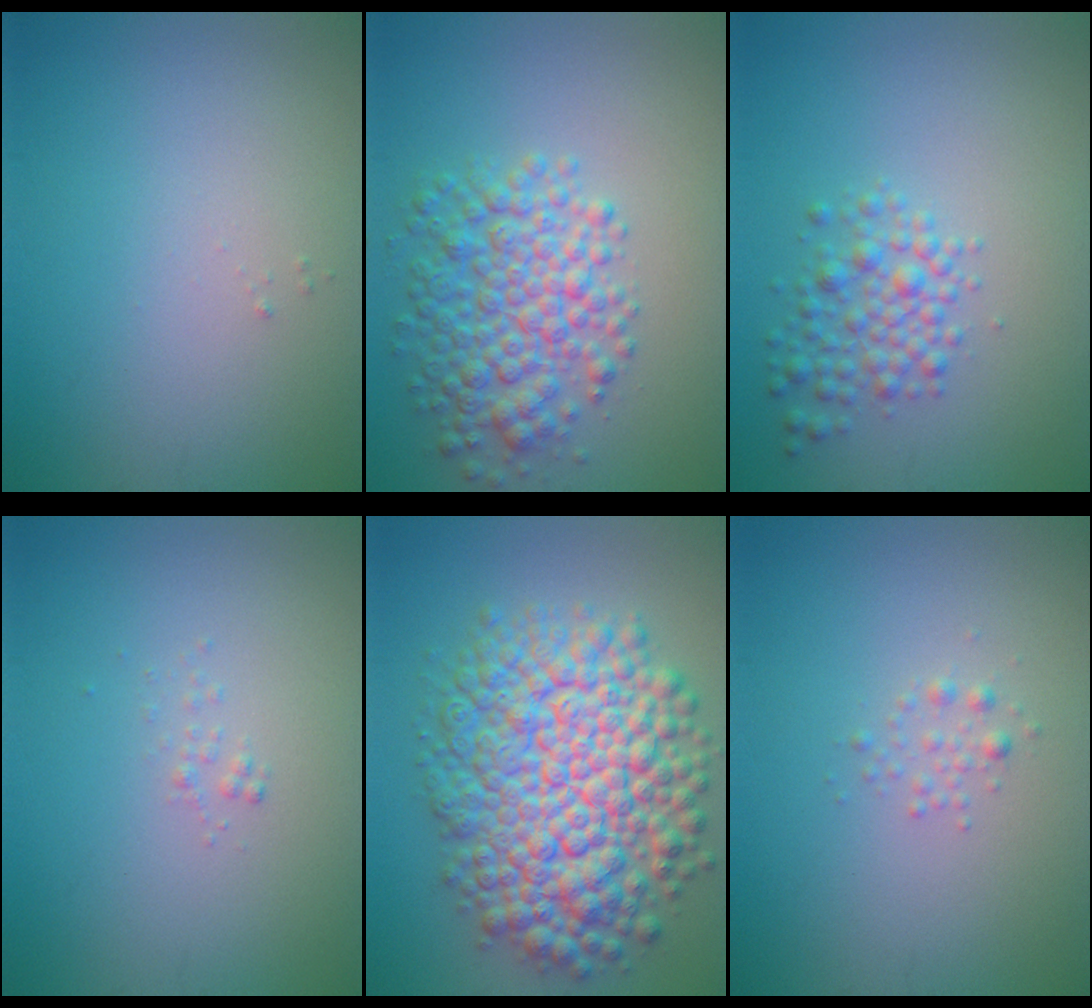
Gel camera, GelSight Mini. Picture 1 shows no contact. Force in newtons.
{"total": 5.7, "press": 5.7, "slide": 0.1}
{"total": 3.0, "press": 3.0, "slide": 0.1}
{"total": 0.5, "press": 0.5, "slide": 0.0}
{"total": 11.6, "press": 11.6, "slide": 0.3}
{"total": 0.9, "press": 0.9, "slide": 0.0}